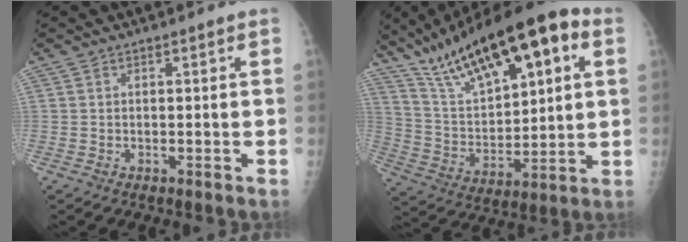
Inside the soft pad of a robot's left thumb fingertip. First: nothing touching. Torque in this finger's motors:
{"motor_torque": [0.94, 0.99, 1.51, -1.26, 0.47]}